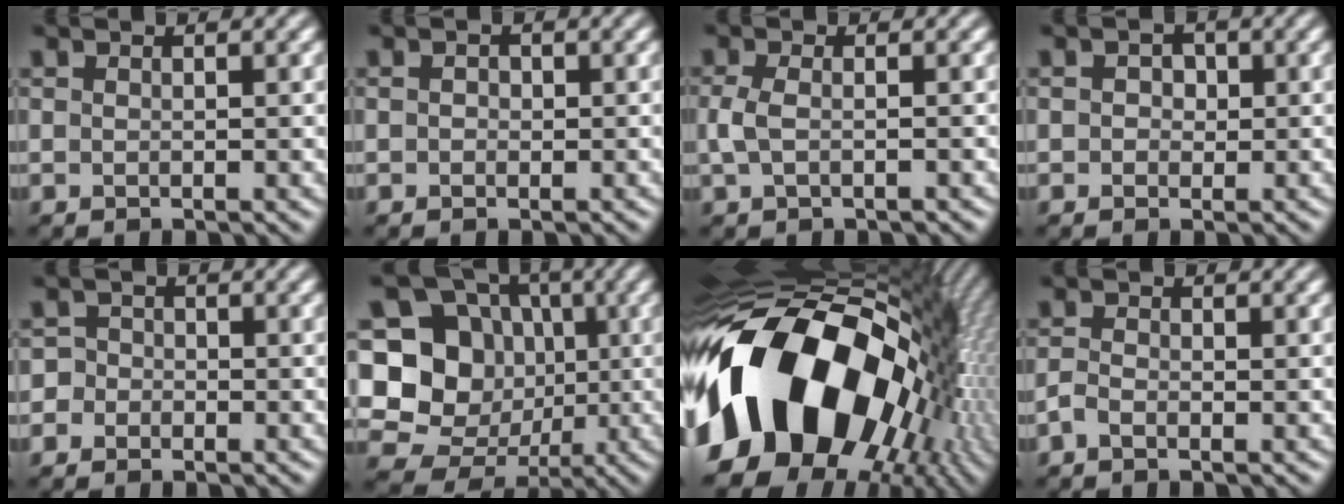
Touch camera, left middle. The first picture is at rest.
{"total": 0.9, "force": [0.0, 0.8, 0.3], "torque": [-0.005, -0.002, -0.004]}
{"total": 2.1, "force": [-0.4, 1.1, 1.7], "torque": [-0.047, 0.000, -0.011]}
{"total": 1.5, "force": [0.2, 1.4, 0.5], "torque": [0.001, 0.004, -0.001]}
{"total": 2.9, "force": [-1.6, 2.4, -0.1], "torque": [0.029, 0.012, -0.048]}
{"total": 15.3, "force": [-0.7, 14.2, 5.5], "torque": [-0.151, 0.021, -0.027]}
{"total": 21.5, "force": [-2.8, 14.0, 16.0], "torque": [-0.313, -0.018, -0.052]}
{"total": 1.5, "force": [-1.1, 0.7, 0.6], "torque": [-0.013, 0.002, -0.028]}